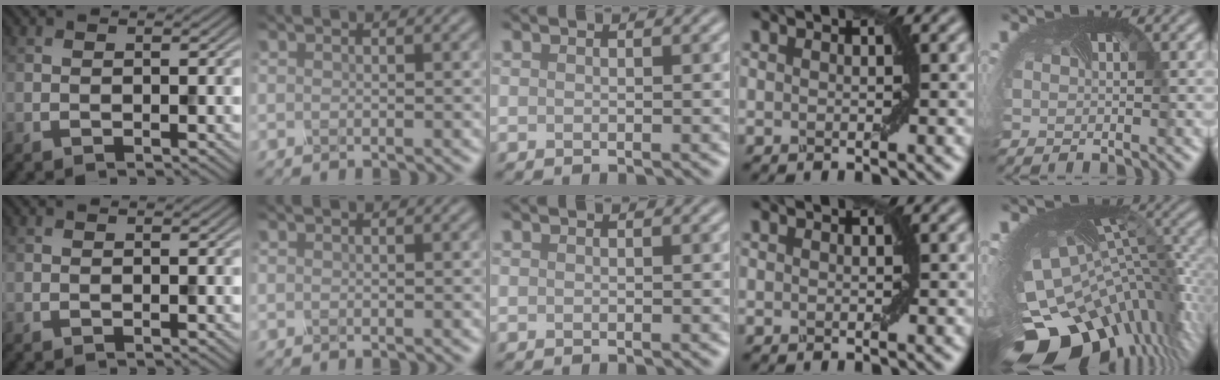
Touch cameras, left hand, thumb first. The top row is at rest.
{"little": {"total": 15.2, "force": [-5.7, 8.4, 11.4], "torque": [-0.223, -0.038, -0.072]}}